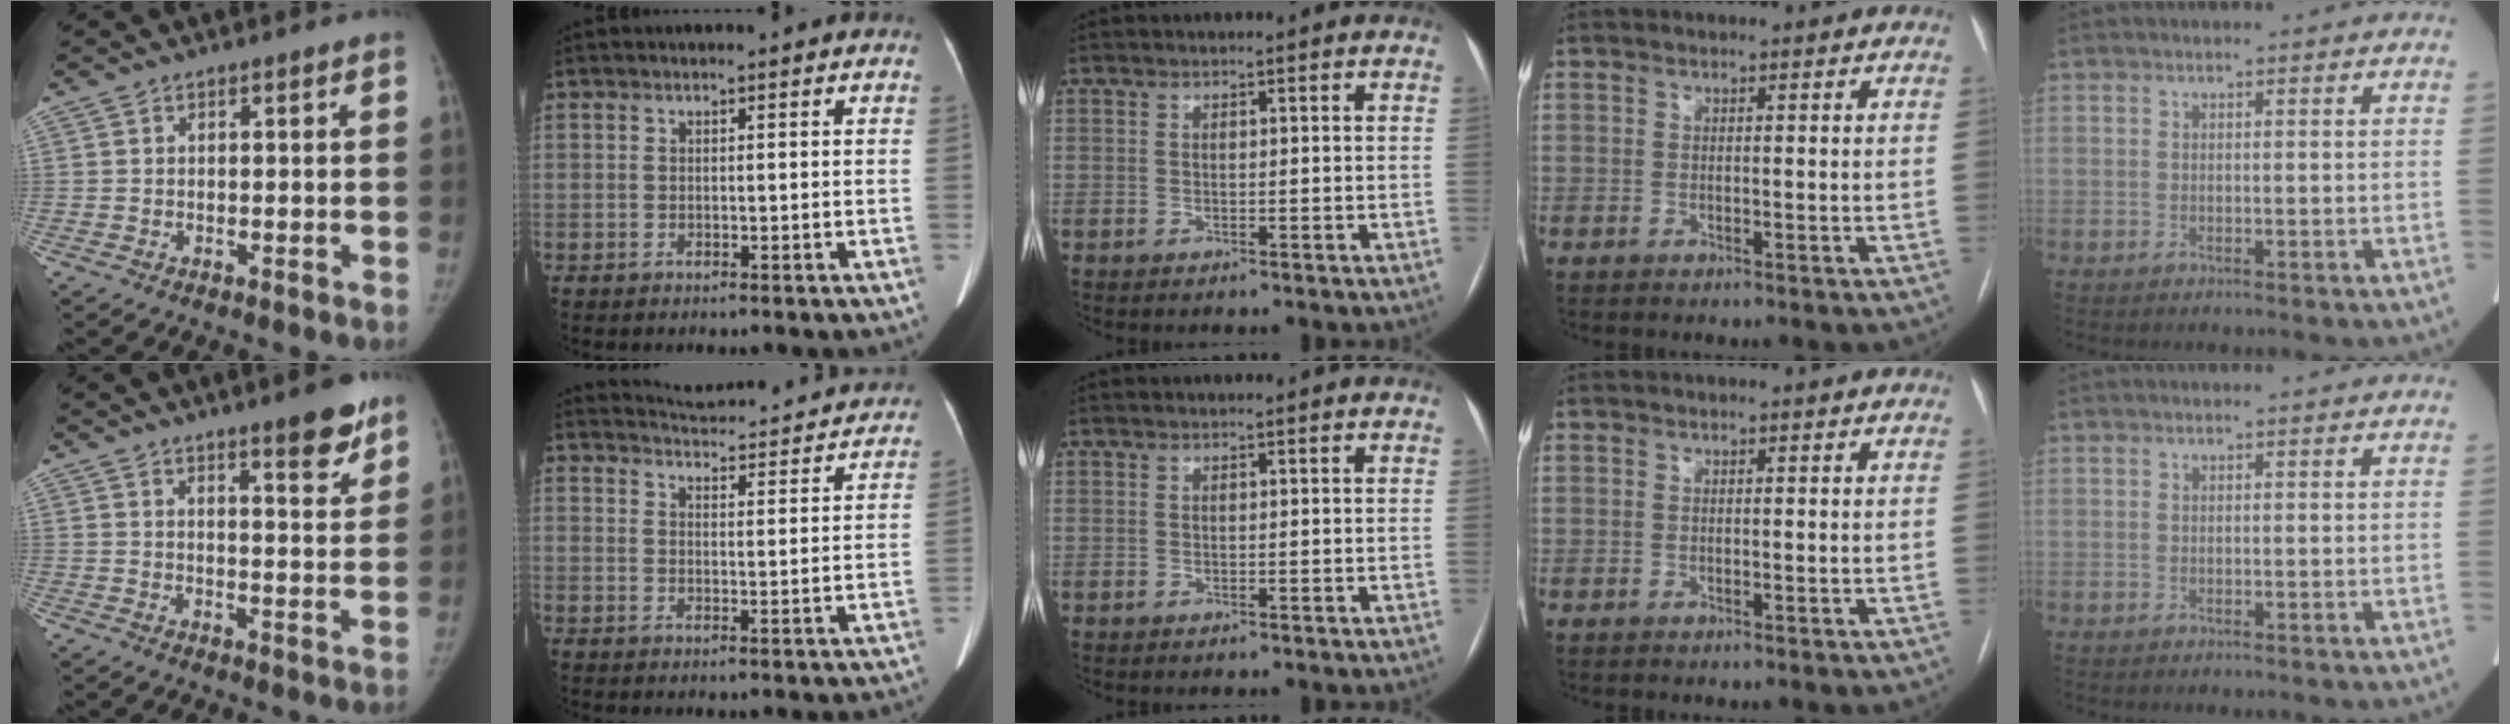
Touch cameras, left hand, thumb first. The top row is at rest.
{"thumb": {"total": 7.7, "force": [5.4, 1.6, 5.2], "torque": [-0.053, -0.036, 0.074]}, "index": {"total": 18.8, "force": [18.2, 2.3, 3.7], "torque": [-0.050, -0.020, 0.221]}}